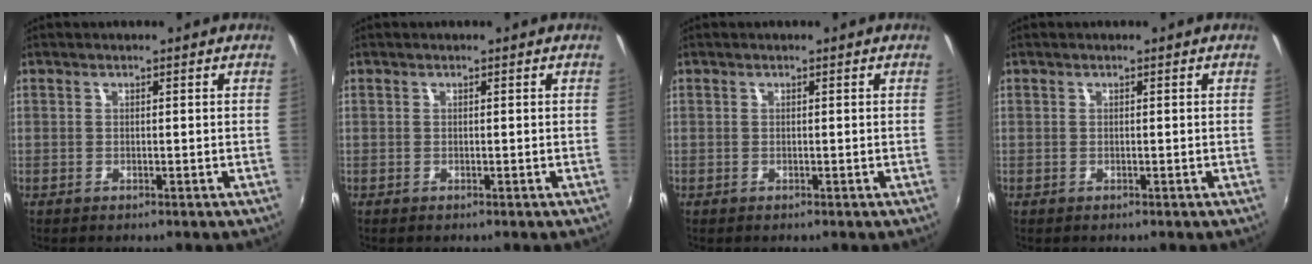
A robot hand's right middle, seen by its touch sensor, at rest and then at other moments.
{"total": 0.0}
{"total": 0.0}
{"total": 0.0}